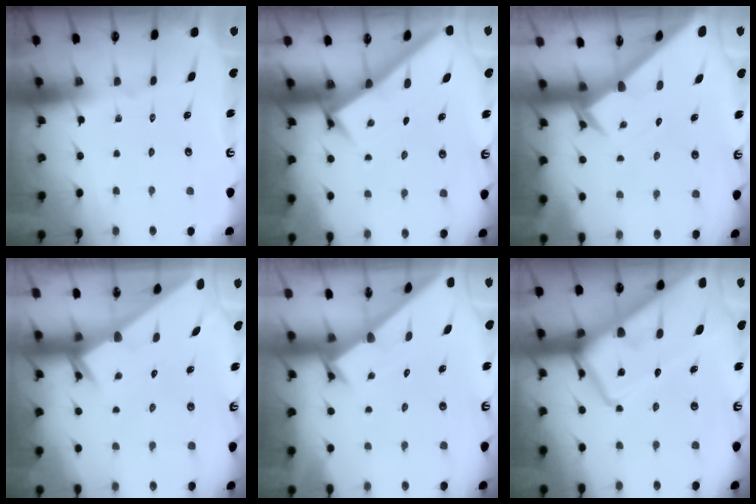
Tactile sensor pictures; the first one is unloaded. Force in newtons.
{"total": 2.9, "press": 2.9, "slide": 0.2}
{"total": 2.7, "press": 2.7, "slide": 0.1}
{"total": 2.2, "press": 2.2, "slide": 0.1}
{"total": 1.7, "press": 1.7, "slide": 0.1}
{"total": 18.5, "press": 18.4, "slide": 1.9}